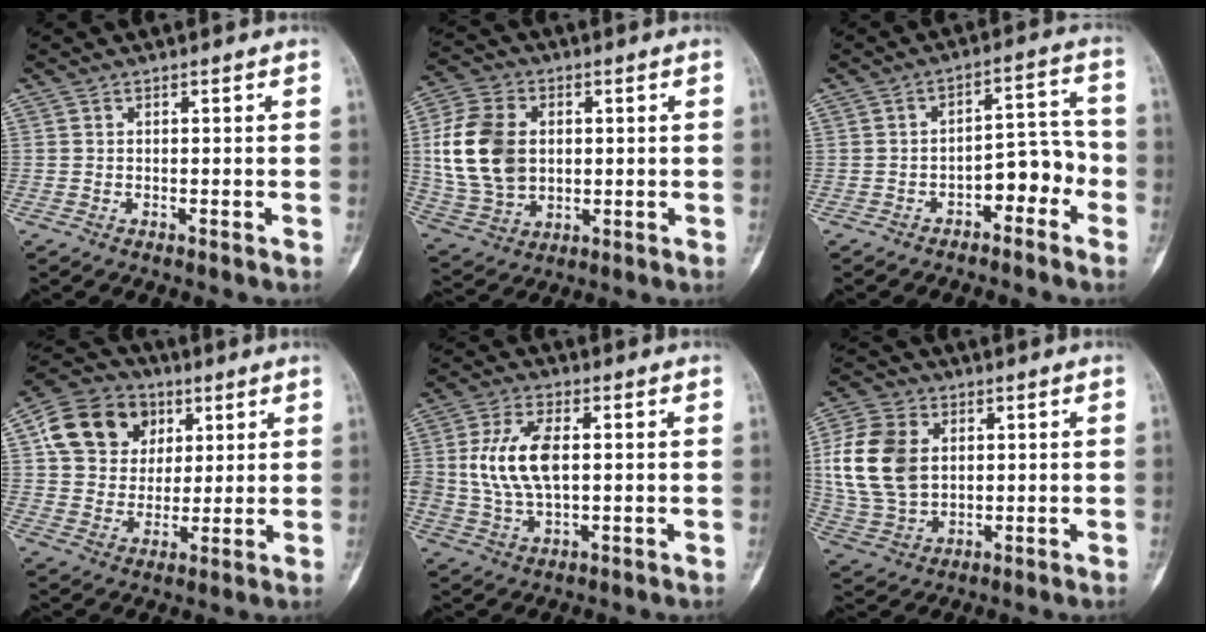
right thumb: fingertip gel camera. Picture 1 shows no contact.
{"total": 16.0, "force": [1.6, 11.7, 10.8], "torque": [-0.190, 0.002, 0.036]}
{"total": 7.6, "force": [-3.6, 4.3, 5.1], "torque": [-0.046, 0.054, -0.055]}
{"total": 15.0, "force": [5.3, 12.5, 6.3], "torque": [-0.084, 0.003, 0.091]}
{"total": 11.9, "force": [1.2, 6.6, 9.9], "torque": [-0.193, 0.003, 0.025]}
{"total": 15.9, "force": [2.5, 11.6, 10.5], "torque": [-0.190, 0.000, 0.051]}